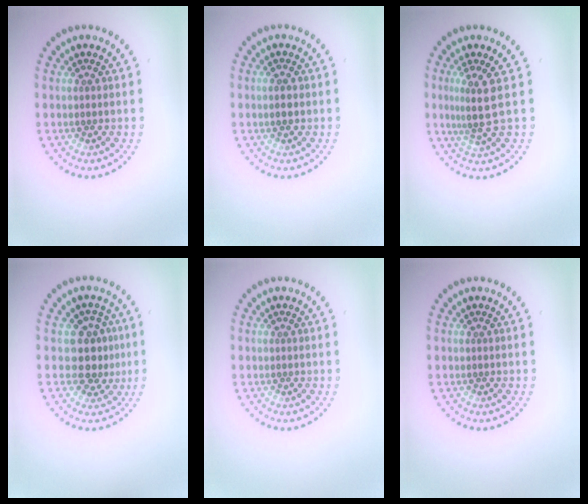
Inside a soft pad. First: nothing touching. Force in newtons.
{"total": 1.7, "press": 1.7, "slide": 0.0}
{"total": 2.8, "press": 2.0, "slide": 2.0}
{"total": 3.3, "press": 2.9, "slide": 1.6}
{"total": 0.0}
{"total": 0.0}